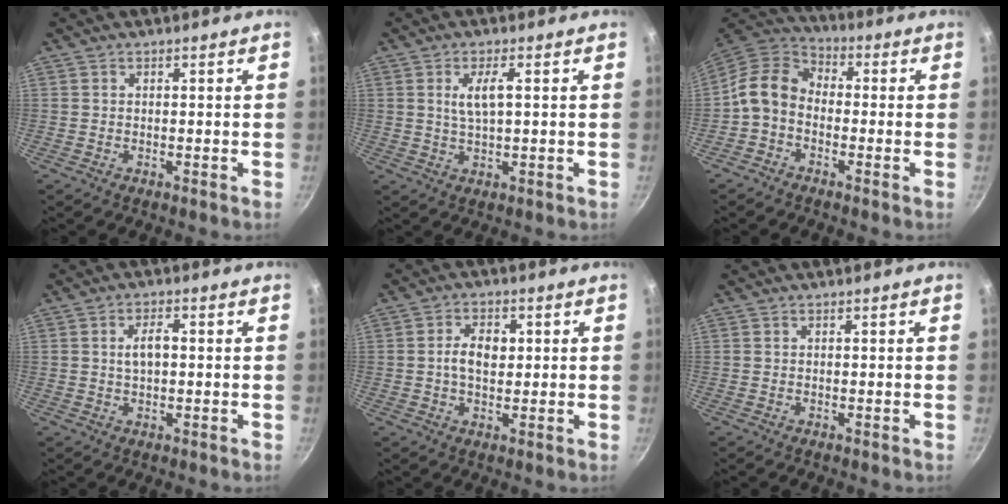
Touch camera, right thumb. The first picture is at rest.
{"total": 4.4, "force": [1.0, 1.3, 4.1], "torque": [-0.084, -0.002, 0.021]}
{"total": 9.6, "force": [-1.9, 7.3, 6.0], "torque": [-0.106, 0.037, -0.053]}
{"total": 3.8, "force": [0.3, 2.0, 3.3], "torque": [-0.058, 0.005, 0.005]}
{"total": 5.7, "force": [0.5, 3.6, 4.3], "torque": [-0.066, 0.006, 0.006]}
{"total": 0.0}